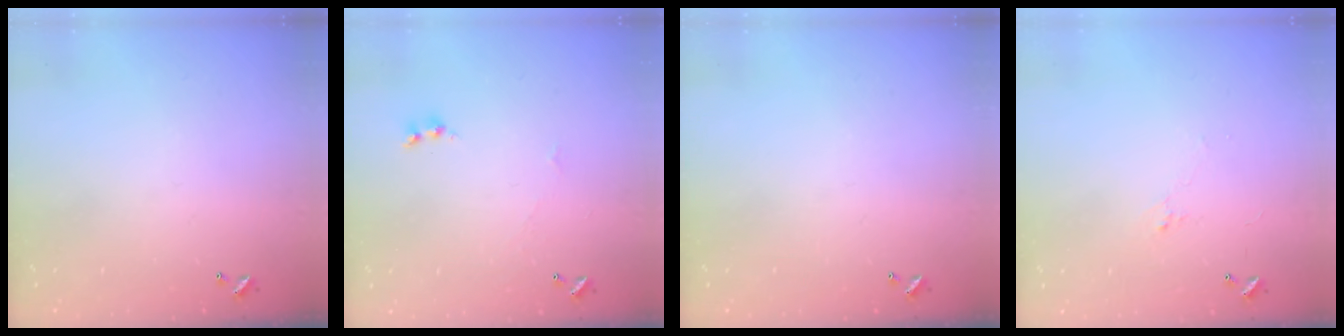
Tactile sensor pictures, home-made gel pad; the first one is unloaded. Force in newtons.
{"total": 1.6, "press": 1.6, "slide": 0.2}
{"total": 0.0}
{"total": 0.6, "press": 0.3, "slide": 0.5}